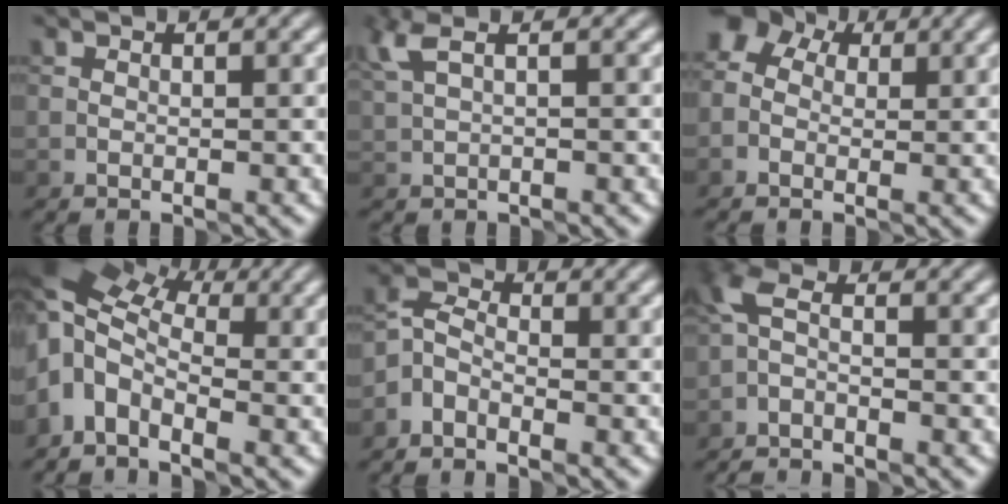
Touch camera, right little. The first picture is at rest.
{"total": 2.0, "force": [1.1, 0.5, 1.5], "torque": [-0.031, 0.007, 0.025]}
{"total": 3.7, "force": [0.7, 3.1, 1.9], "torque": [-0.028, 0.024, 0.001]}
{"total": 7.9, "force": [0.9, 4.9, 6.2], "torque": [-0.148, 0.007, 0.006]}
{"total": 2.1, "force": [-1.4, 1.3, 0.9], "torque": [-0.017, 0.014, -0.036]}
{"total": 2.7, "force": [-1.8, 1.1, 1.8], "torque": [-0.042, 0.000, -0.044]}